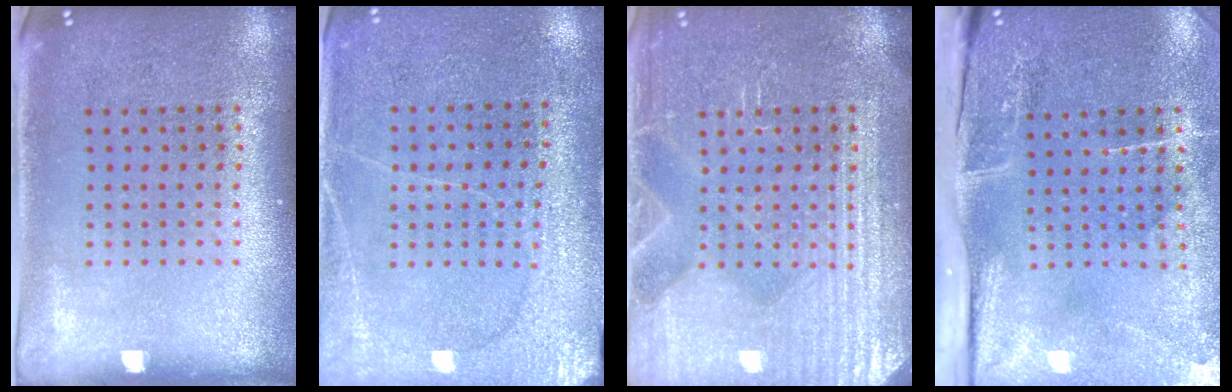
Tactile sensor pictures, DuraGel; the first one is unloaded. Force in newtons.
{"total": 2.8, "press": 2.7, "slide": 0.7}
{"total": 5.6, "press": 5.5, "slide": 0.9}
{"total": 5.0, "press": 3.9, "slide": 3.2}